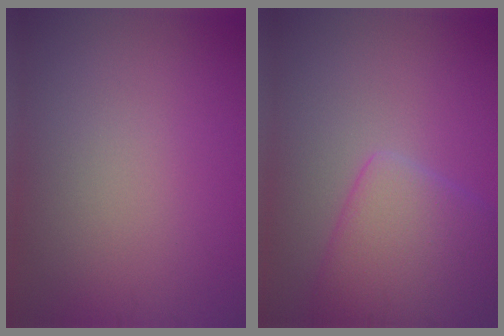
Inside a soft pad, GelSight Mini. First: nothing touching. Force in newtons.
{"total": 5.4, "press": 5.3, "slide": 0.5}